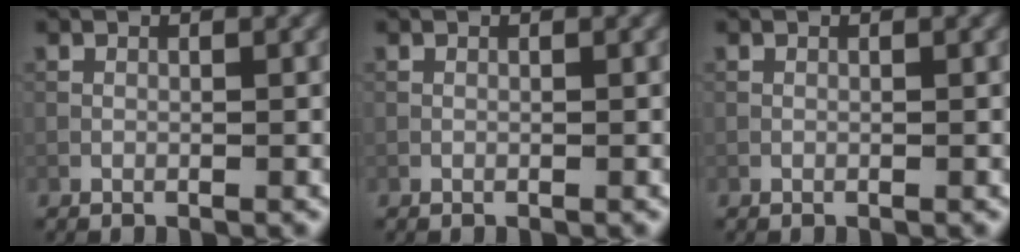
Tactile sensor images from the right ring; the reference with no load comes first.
{"total": 0.0}
{"total": 0.0}